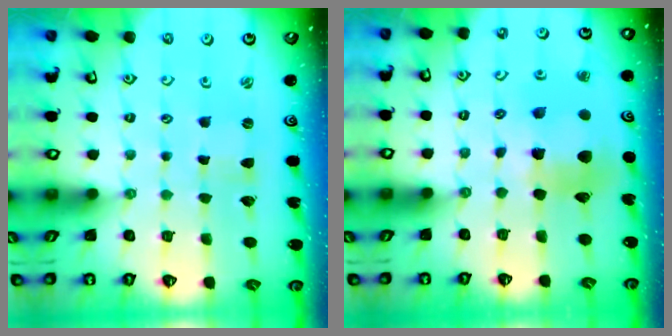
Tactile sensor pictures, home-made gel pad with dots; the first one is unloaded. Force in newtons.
{"total": 10.5, "press": 10.5, "slide": 0.9}